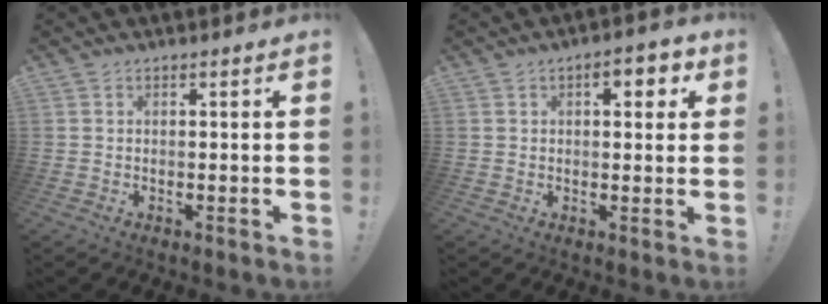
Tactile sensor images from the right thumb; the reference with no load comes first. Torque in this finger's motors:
{"motor_torque": [0.11, 1.04, 0.50, 0.17, -0.01]}